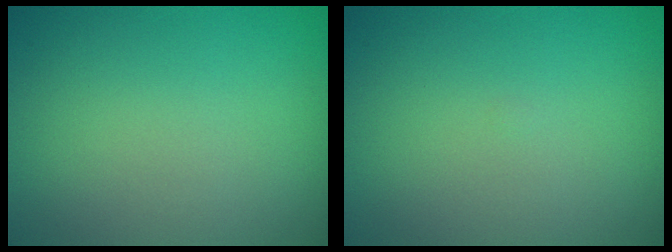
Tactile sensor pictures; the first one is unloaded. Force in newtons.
{"total": 0.0}